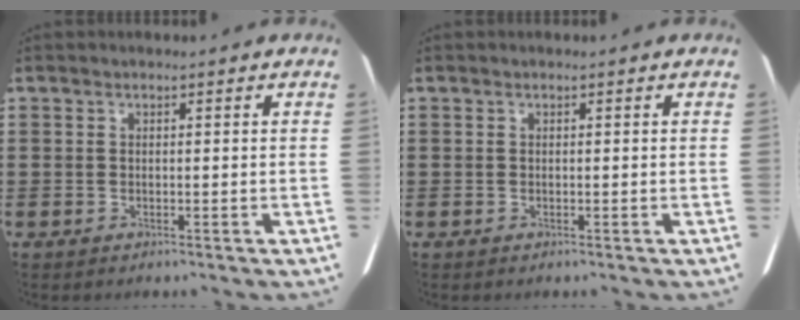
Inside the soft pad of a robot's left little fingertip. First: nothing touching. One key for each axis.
{"total": 0.0}